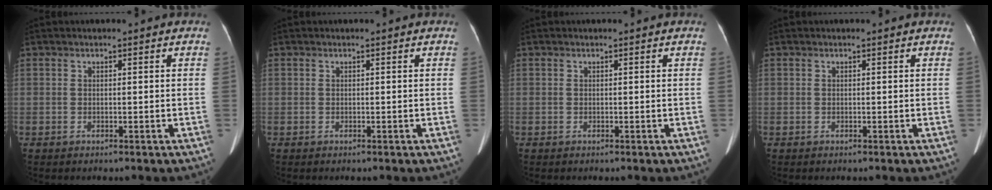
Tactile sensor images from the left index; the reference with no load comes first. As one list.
[{"total": 0.0}, {"total": 0.0}, {"total": 0.0}]